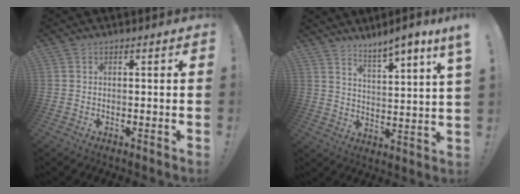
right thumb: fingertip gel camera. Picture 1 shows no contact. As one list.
[{"total": 6.9, "force": [5.7, -0.1, 3.9], "torque": [-0.054, -0.049, 0.090]}]